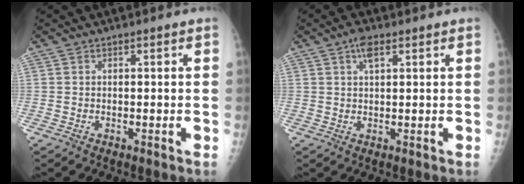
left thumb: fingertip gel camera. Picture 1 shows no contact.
{"total": 3.1, "force": [1.6, 1.4, 2.3], "torque": [-0.033, -0.002, 0.028]}